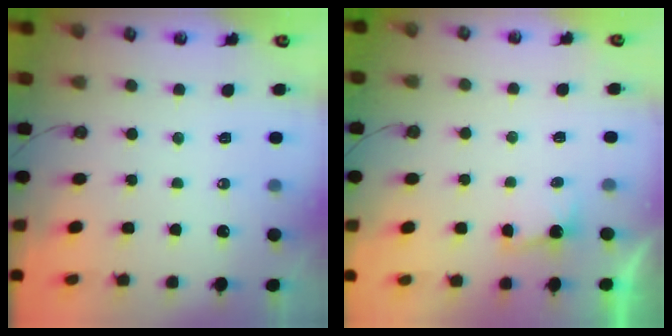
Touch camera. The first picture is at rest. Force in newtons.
{"total": 2.4, "press": 2.3, "slide": 0.9}